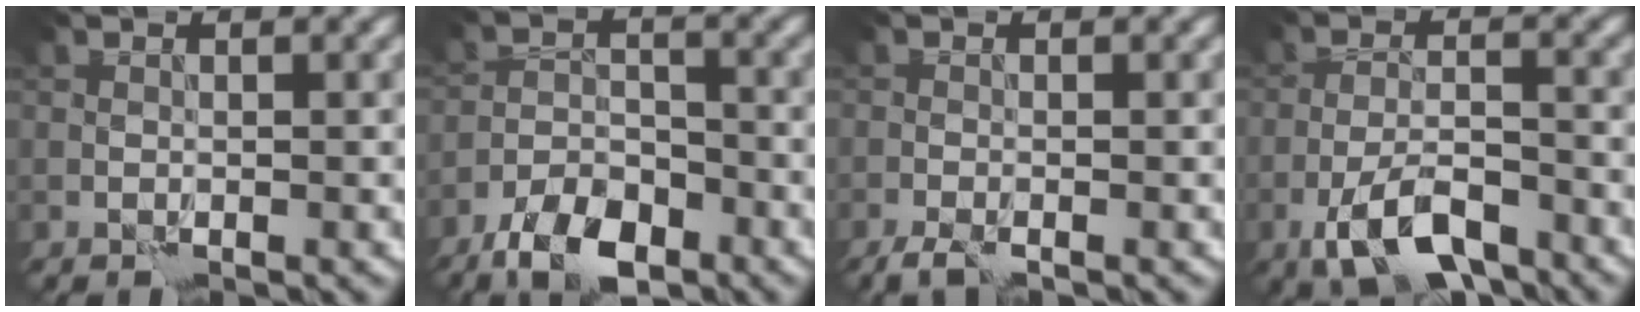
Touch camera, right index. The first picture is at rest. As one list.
[{"total": 5.9, "force": [-4.2, 2.4, 3.4], "torque": [-0.055, -0.004, -0.080]}, {"total": 1.7, "force": [-1.4, 0.1, 1.0], "torque": [-0.024, -0.008, -0.028]}, {"total": 6.6, "force": [-4.0, 2.4, 4.6], "torque": [-0.083, -0.003, -0.075]}]